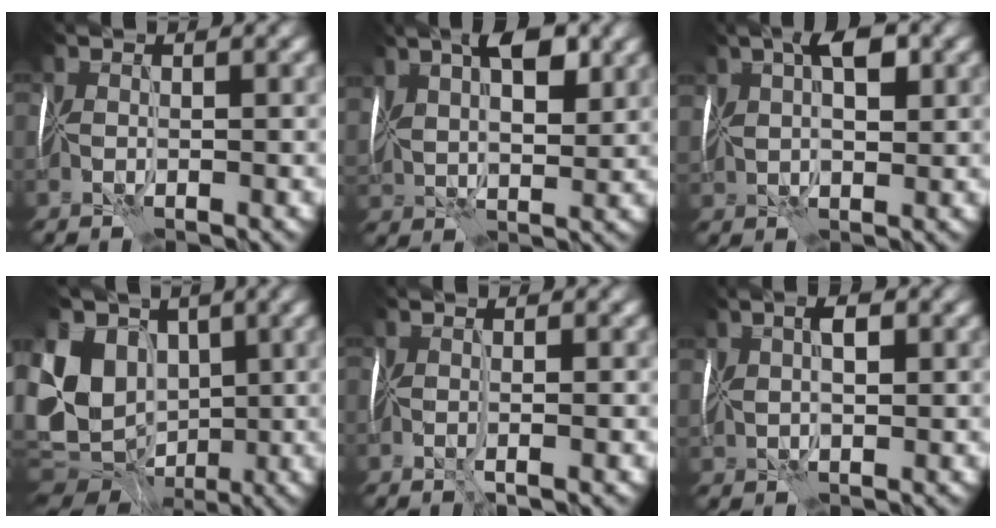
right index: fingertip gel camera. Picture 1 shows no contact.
{"total": 8.6, "force": [4.3, 4.3, 6.1], "torque": [-0.112, 0.033, 0.066]}
{"total": 5.1, "force": [2.3, 2.5, 3.8], "torque": [-0.072, 0.022, 0.036]}
{"total": 14.4, "force": [1.4, 12.0, 7.9], "torque": [-0.190, 0.012, 0.017]}
{"total": 1.1, "force": [0.1, 0.1, 1.1], "torque": [-0.016, 0.000, 0.002]}
{"total": 2.6, "force": [1.3, 1.1, 2.0], "torque": [-0.038, 0.016, 0.022]}